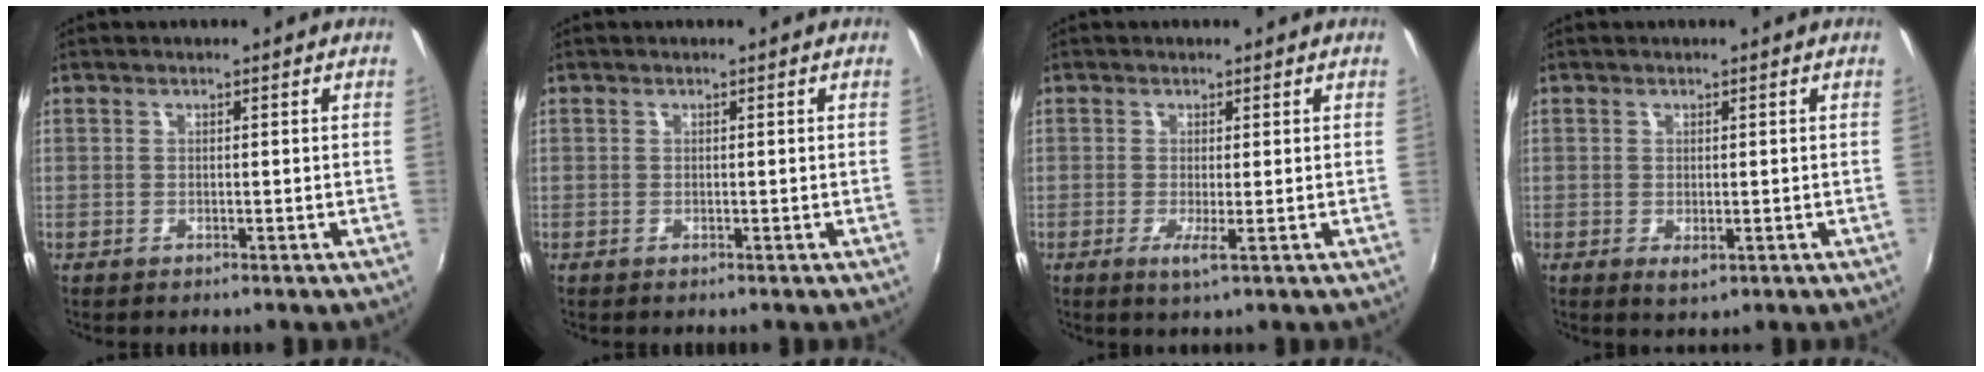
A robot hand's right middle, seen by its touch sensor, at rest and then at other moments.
{"total": 0.0}
{"total": 2.2, "force": [-0.5, -0.2, 2.1], "torque": [-0.045, -0.009, -0.012]}
{"total": 1.7, "force": [-0.2, 1.0, 1.4], "torque": [-0.022, -0.007, -0.002]}